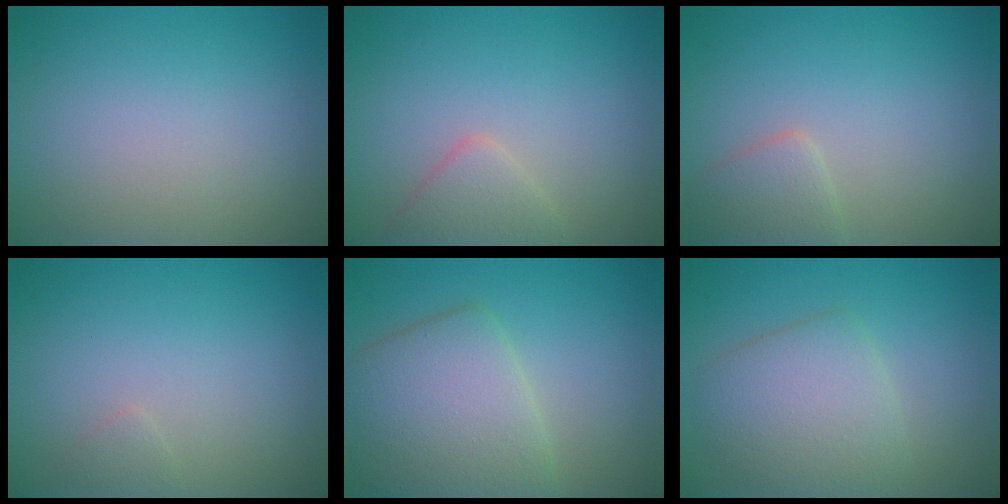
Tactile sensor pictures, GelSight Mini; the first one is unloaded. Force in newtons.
{"total": 2.2, "press": 2.2, "slide": 0.2}
{"total": 2.1, "press": 2.1, "slide": 0.1}
{"total": 0.6, "press": 0.6, "slide": 0.0}
{"total": 6.2, "press": 6.2, "slide": 0.1}
{"total": 4.5, "press": 4.5, "slide": 0.2}